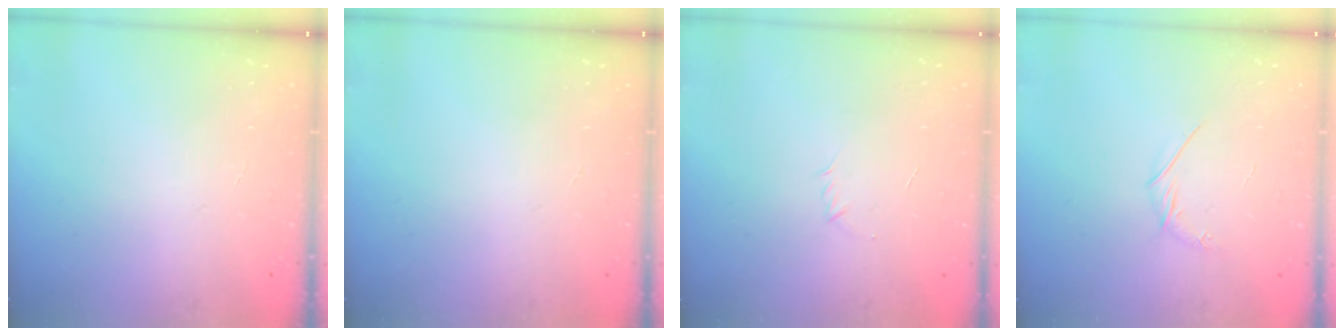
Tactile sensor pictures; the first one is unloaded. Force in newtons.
{"total": 0.0}
{"total": 2.9, "press": 2.8, "slide": 0.8}
{"total": 3.3, "press": 3.2, "slide": 0.7}